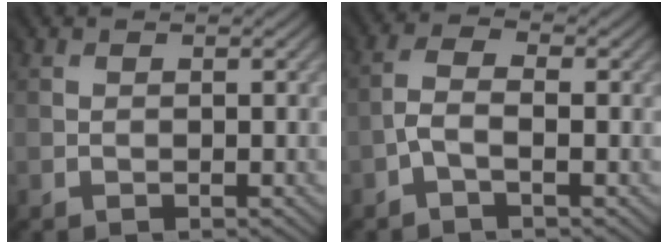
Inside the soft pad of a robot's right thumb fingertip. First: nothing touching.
{"total": 2.8, "force": [-1.0, 1.1, 2.3], "torque": [-0.055, 0.012, -0.025]}